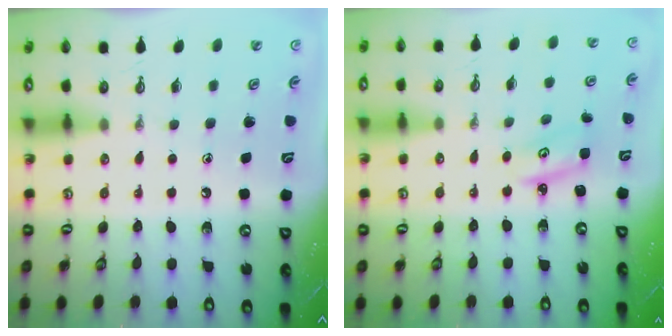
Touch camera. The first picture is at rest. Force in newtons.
{"total": 2.8, "press": 2.8, "slide": 0.2}